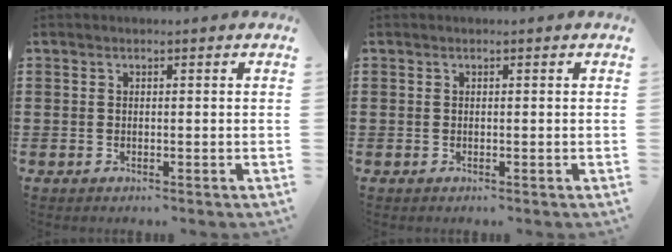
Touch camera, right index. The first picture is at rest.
{"total": 0.0}